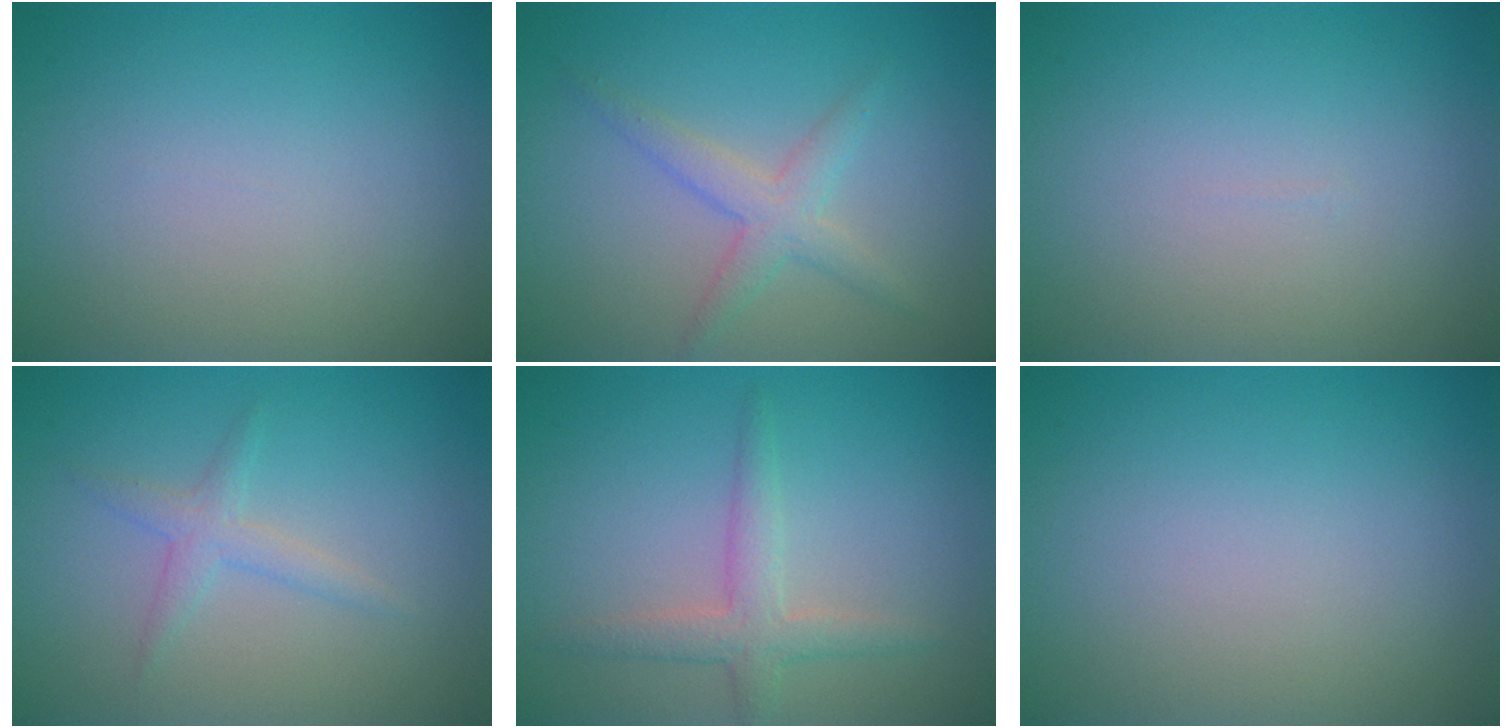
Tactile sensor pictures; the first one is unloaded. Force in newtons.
{"total": 2.5, "press": 2.5, "slide": 0.2}
{"total": 0.0}
{"total": 1.8, "press": 1.8, "slide": 0.1}
{"total": 2.6, "press": 2.6, "slide": 0.0}
{"total": 0.0}